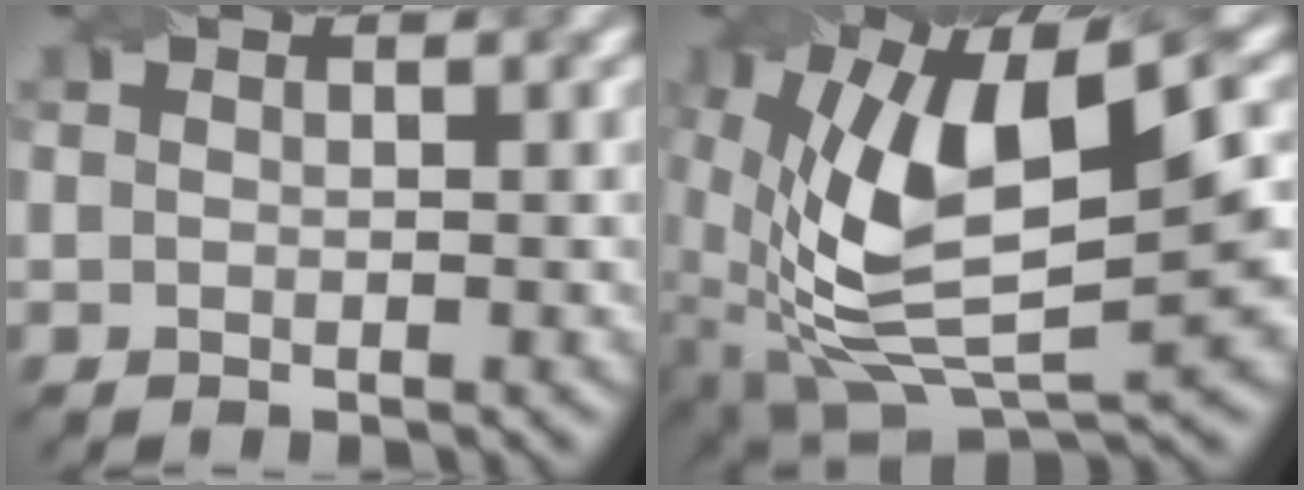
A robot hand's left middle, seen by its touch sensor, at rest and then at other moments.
{"total": 14.6, "force": [0.8, 7.0, 12.8], "torque": [-0.247, -0.009, 0.020]}